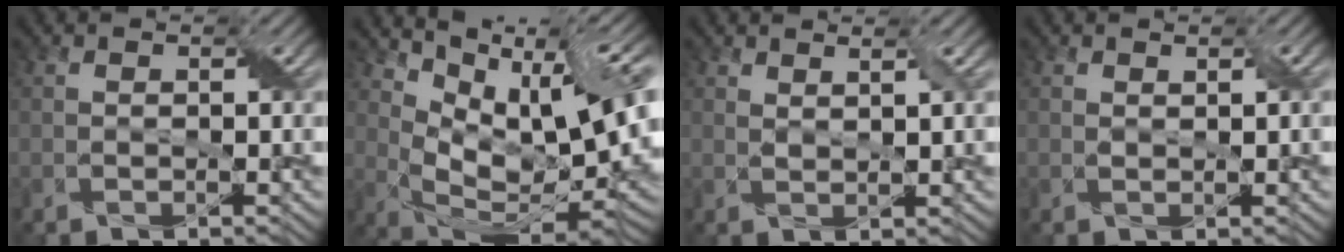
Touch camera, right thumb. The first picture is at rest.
{"total": 15.6, "force": [5.2, 6.6, 13.1], "torque": [-0.228, -0.004, 0.104]}
{"total": 1.8, "force": [1.3, 0.2, 1.2], "torque": [-0.026, 0.001, 0.025]}
{"total": 0.8, "force": [0.5, 0.2, 0.5], "torque": [-0.014, 0.002, 0.011]}